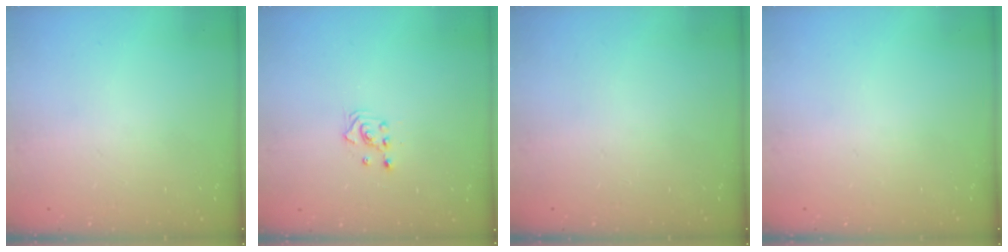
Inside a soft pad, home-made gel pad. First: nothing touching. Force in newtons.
{"total": 2.3, "press": 2.3, "slide": 0.3}
{"total": 0.0}
{"total": 0.0}